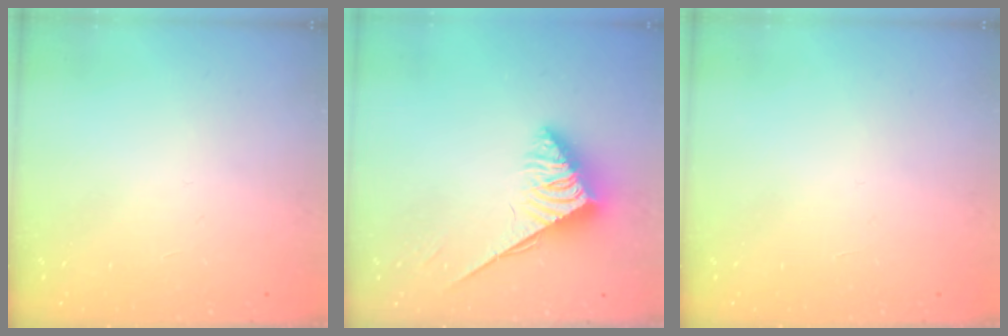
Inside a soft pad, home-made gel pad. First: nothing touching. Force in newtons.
{"total": 3.9, "press": 3.8, "slide": 0.5}
{"total": 0.0}